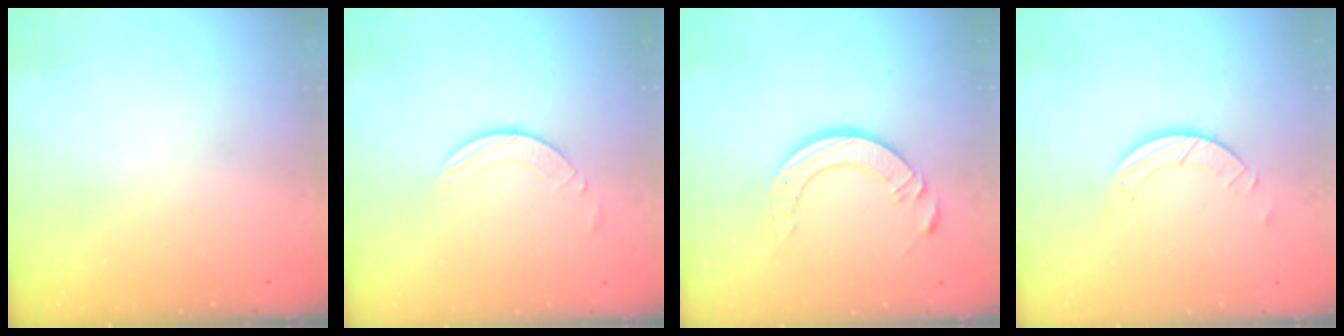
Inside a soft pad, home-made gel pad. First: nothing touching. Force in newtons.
{"total": 2.8, "press": 2.8, "slide": 0.2}
{"total": 10.7, "press": 10.7, "slide": 1.1}
{"total": 3.2, "press": 3.1, "slide": 0.3}